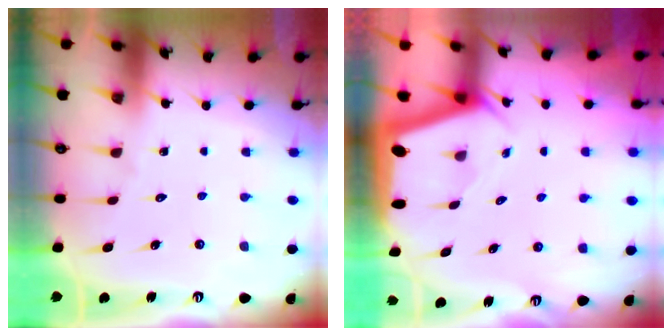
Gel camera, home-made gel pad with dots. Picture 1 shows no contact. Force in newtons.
{"total": 2.1, "press": 2.1, "slide": 0.0}